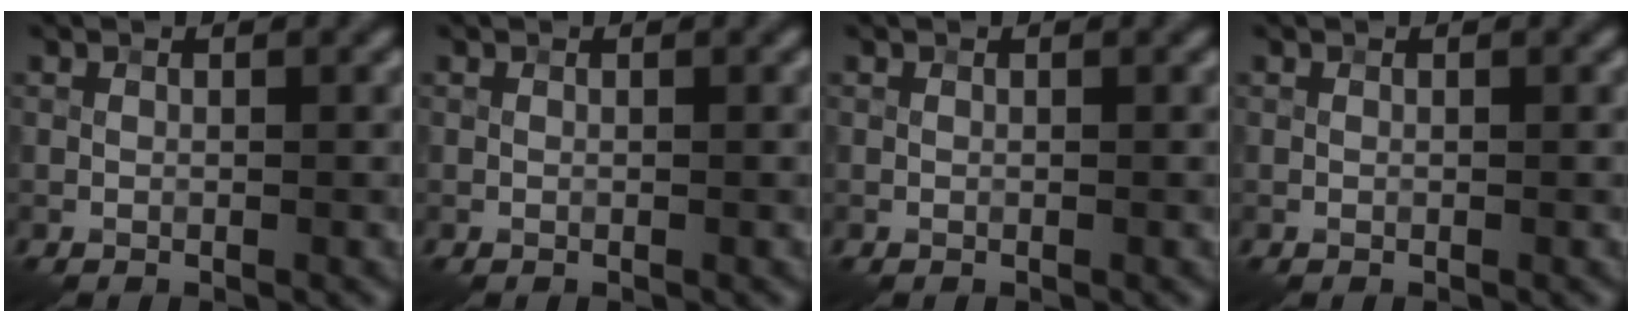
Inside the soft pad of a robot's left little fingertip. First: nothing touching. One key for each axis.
{"total": 0.0}
{"total": 0.0}
{"total": 0.0}